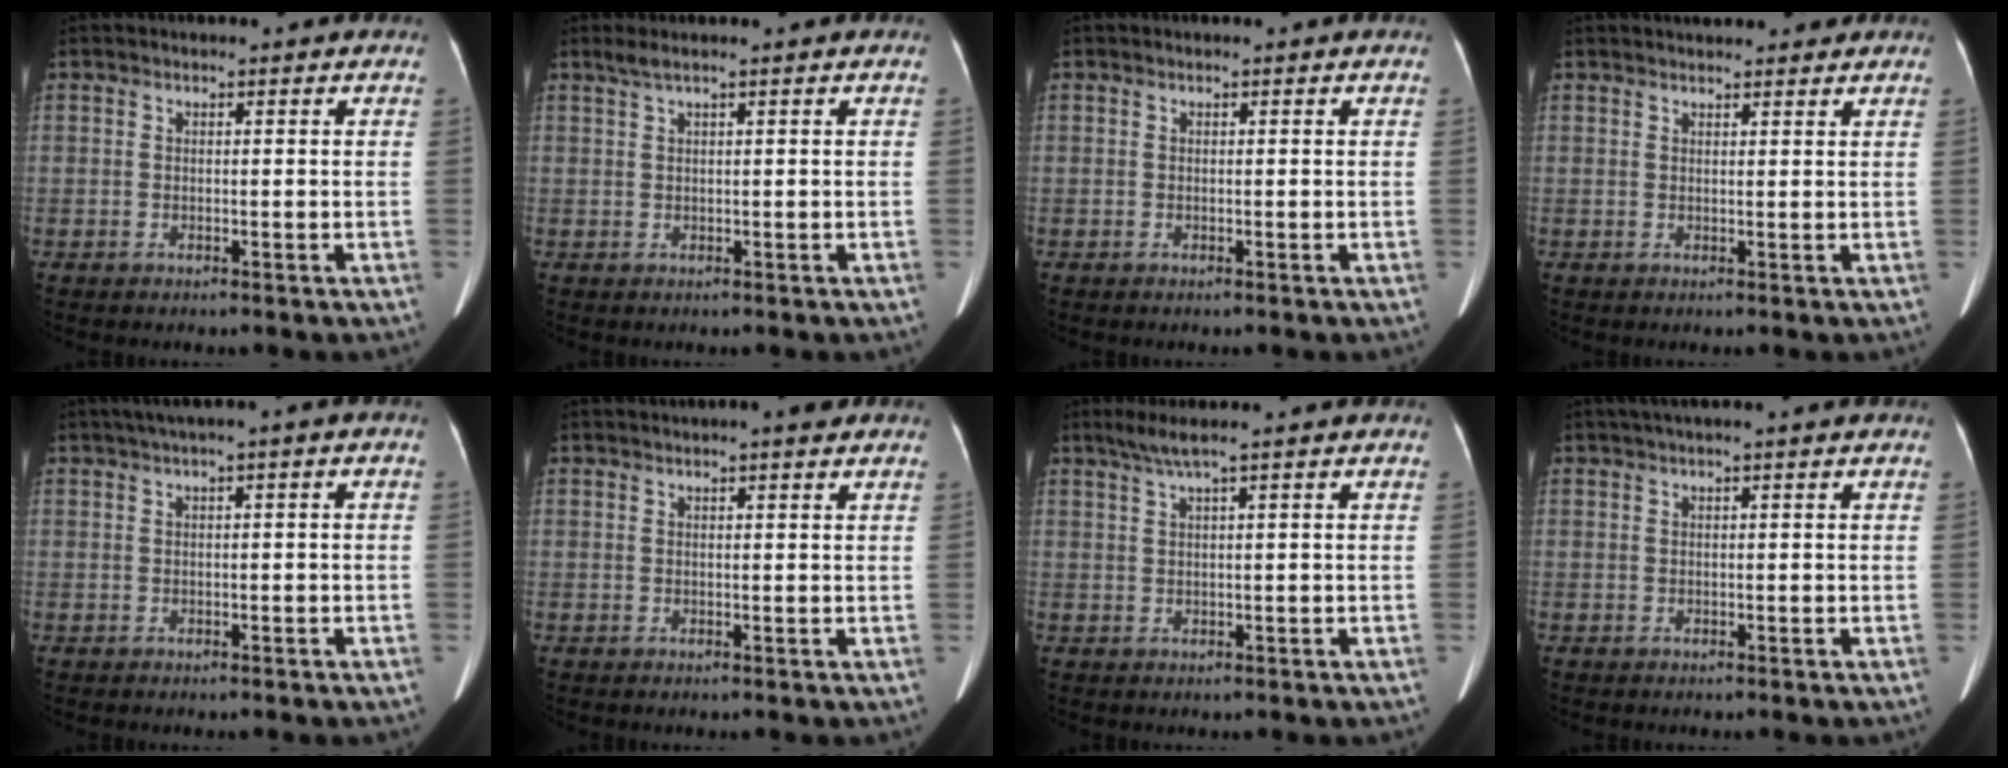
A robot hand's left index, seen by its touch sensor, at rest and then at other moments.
{"total": 1.4, "force": [0.9, -0.1, 1.0], "torque": [-0.030, 0.017, 0.025]}
{"total": 0.0}
{"total": 6.9, "force": [6.2, 1.5, 2.6], "torque": [-0.032, 0.026, 0.078]}
{"total": 2.9, "force": [0.8, 0.2, 2.8], "torque": [-0.049, 0.021, 0.016]}
{"total": 3.3, "force": [2.5, 0.2, 2.1], "torque": [-0.025, 0.016, 0.033]}
{"total": 2.7, "force": [1.7, -0.6, 2.0], "torque": [-0.054, 0.011, 0.042]}
{"total": 2.1, "force": [1.3, -0.3, 1.6], "torque": [-0.037, 0.020, 0.030]}